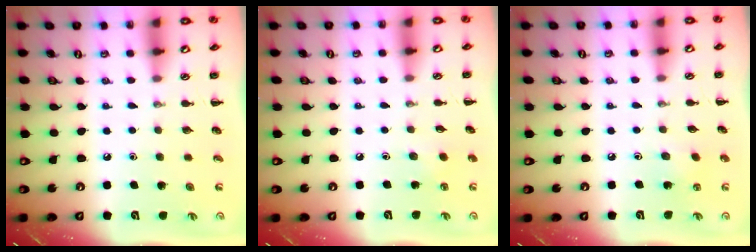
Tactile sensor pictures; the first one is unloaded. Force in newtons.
{"total": 1.8, "press": 1.7, "slide": 0.6}
{"total": 2.7, "press": 2.6, "slide": 0.8}